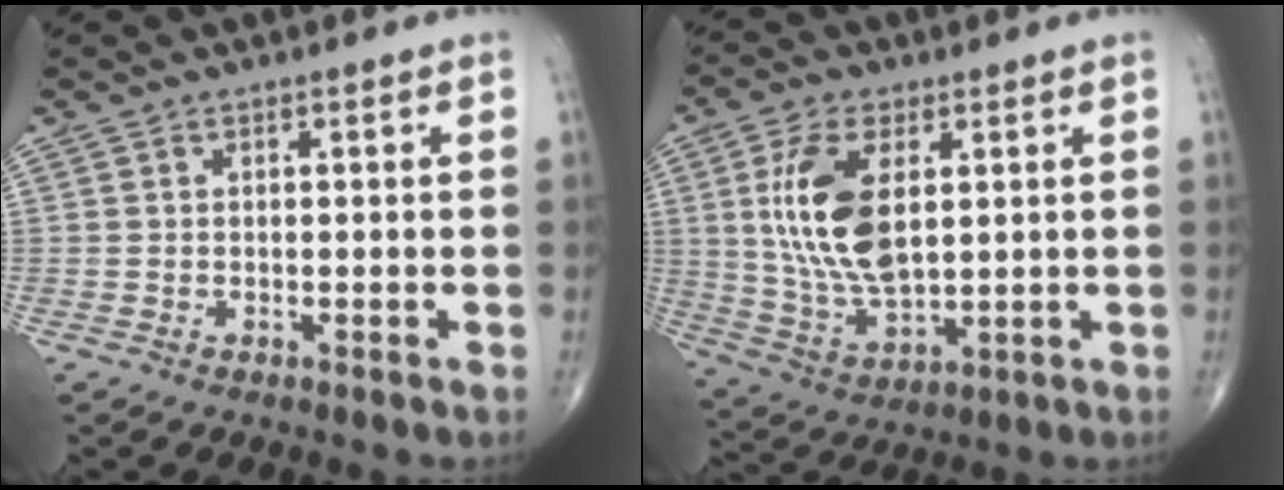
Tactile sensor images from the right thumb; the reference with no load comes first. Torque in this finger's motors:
{"motor_torque": [0.91, 3.35, 1.66, 0.05, 0.29]}